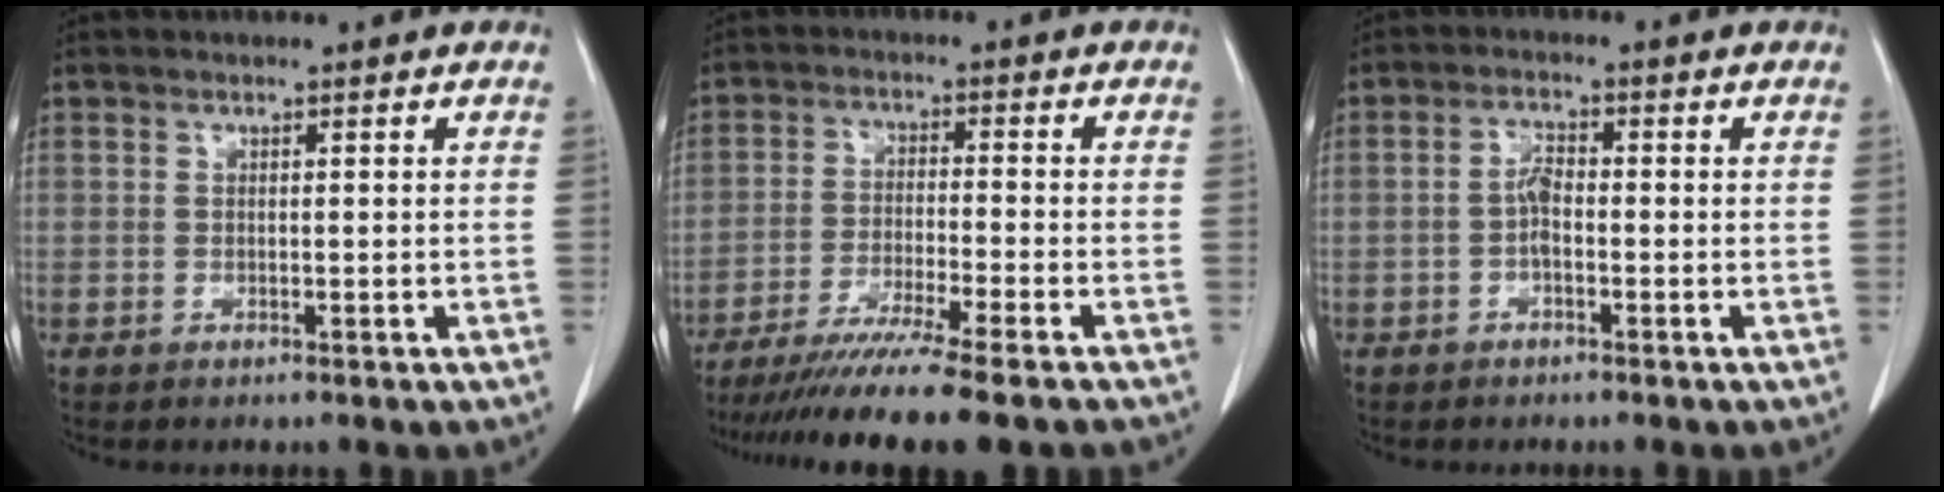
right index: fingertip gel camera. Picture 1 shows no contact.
{"total": 13.3, "force": [-11.0, -1.4, 7.3], "torque": [-0.102, -0.042, -0.172]}
{"total": 2.7, "force": [-0.7, 1.0, 2.4], "torque": [-0.047, 0.005, -0.014]}